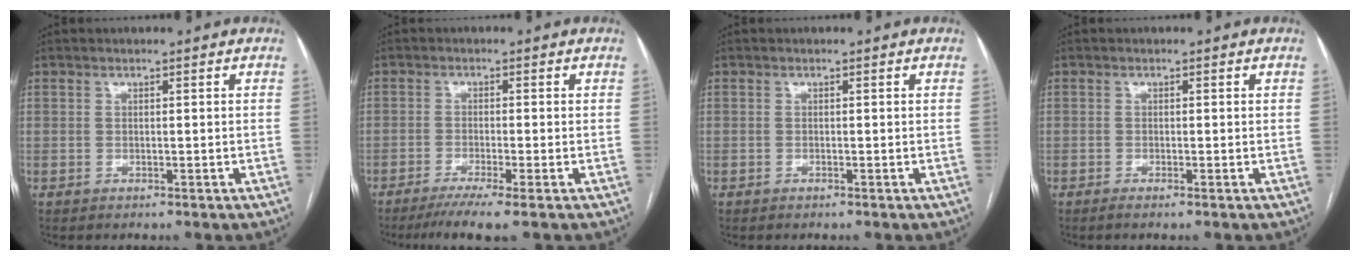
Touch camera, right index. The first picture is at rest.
{"total": 5.6, "force": [-3.9, -0.6, 4.0], "torque": [-0.065, -0.014, -0.068]}
{"total": 0.0}
{"total": 0.9, "force": [-0.5, -0.1, 0.7], "torque": [-0.013, 0.000, -0.011]}